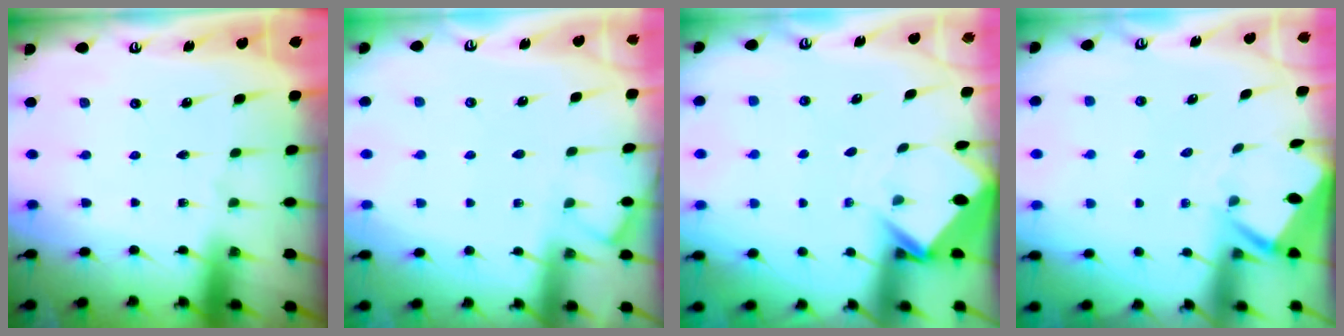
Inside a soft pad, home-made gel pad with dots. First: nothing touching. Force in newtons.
{"total": 4.3, "press": 4.3, "slide": 0.6}
{"total": 3.5, "press": 3.5, "slide": 0.3}
{"total": 3.3, "press": 3.3, "slide": 0.3}